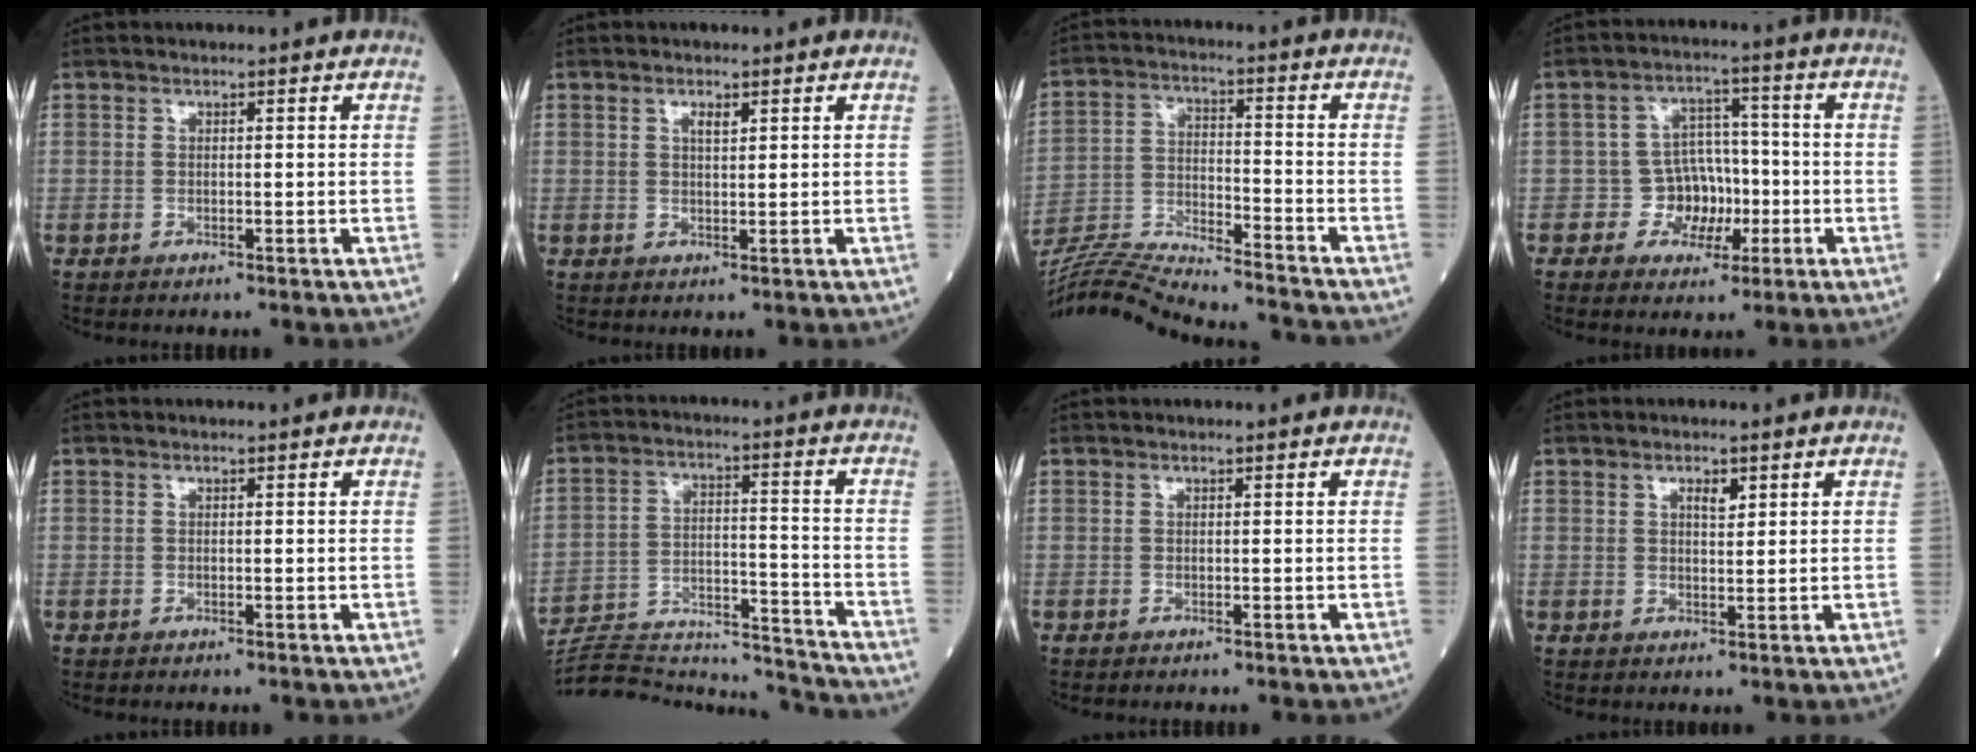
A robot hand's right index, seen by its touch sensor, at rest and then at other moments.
{"total": 1.5, "force": [0.8, 0.3, 1.2], "torque": [-0.022, 0.000, 0.015]}
{"total": 18.8, "force": [-17.7, 0.5, 6.1], "torque": [-0.128, -0.013, -0.293]}
{"total": 6.1, "force": [-1.5, 5.5, 2.2], "torque": [-0.023, 0.019, -0.021]}
{"total": 0.0}
{"total": 19.2, "force": [-18.8, 1.8, 3.2], "torque": [-0.072, 0.023, -0.283]}
{"total": 0.0}
{"total": 1.9, "force": [1.1, 0.6, 1.5], "torque": [-0.025, -0.001, 0.017]}